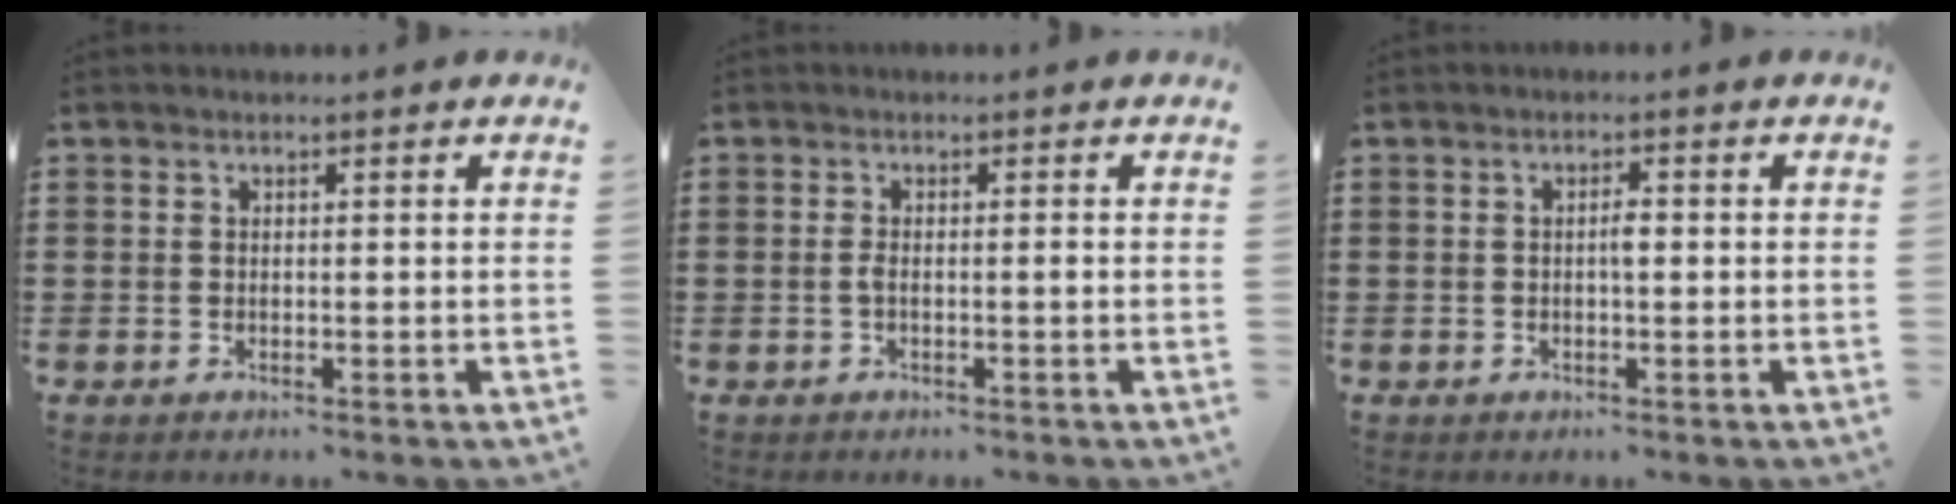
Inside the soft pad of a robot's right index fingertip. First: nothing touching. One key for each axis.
{"total": 1.5, "fx": -0.5, "fy": 0.2, "fz": 1.4, "tx": -0.037, "ty": -0.002, "tz": -0.012}
{"total": 1.6, "fx": -0.1, "fy": 0.4, "fz": 1.6, "tx": -0.030, "ty": 0.000, "tz": -0.003}